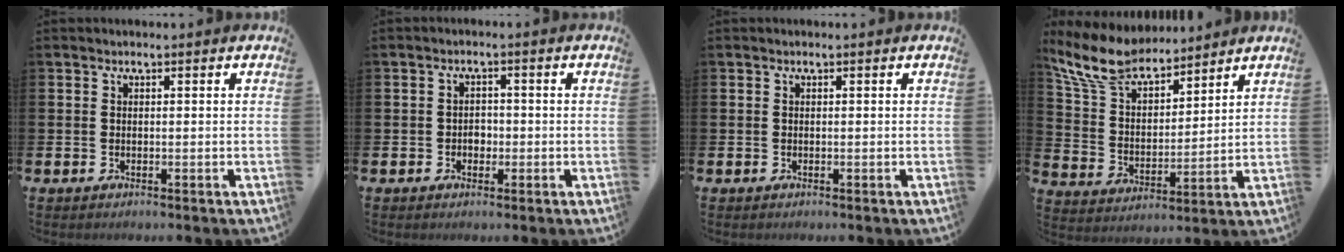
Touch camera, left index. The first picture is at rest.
{"total": 1.8, "force": [-0.5, 1.6, 0.8], "torque": [-0.008, 0.000, -0.015]}
{"total": 0.0}
{"total": 9.4, "force": [8.4, 3.1, 2.9], "torque": [-0.100, -0.042, 0.156]}